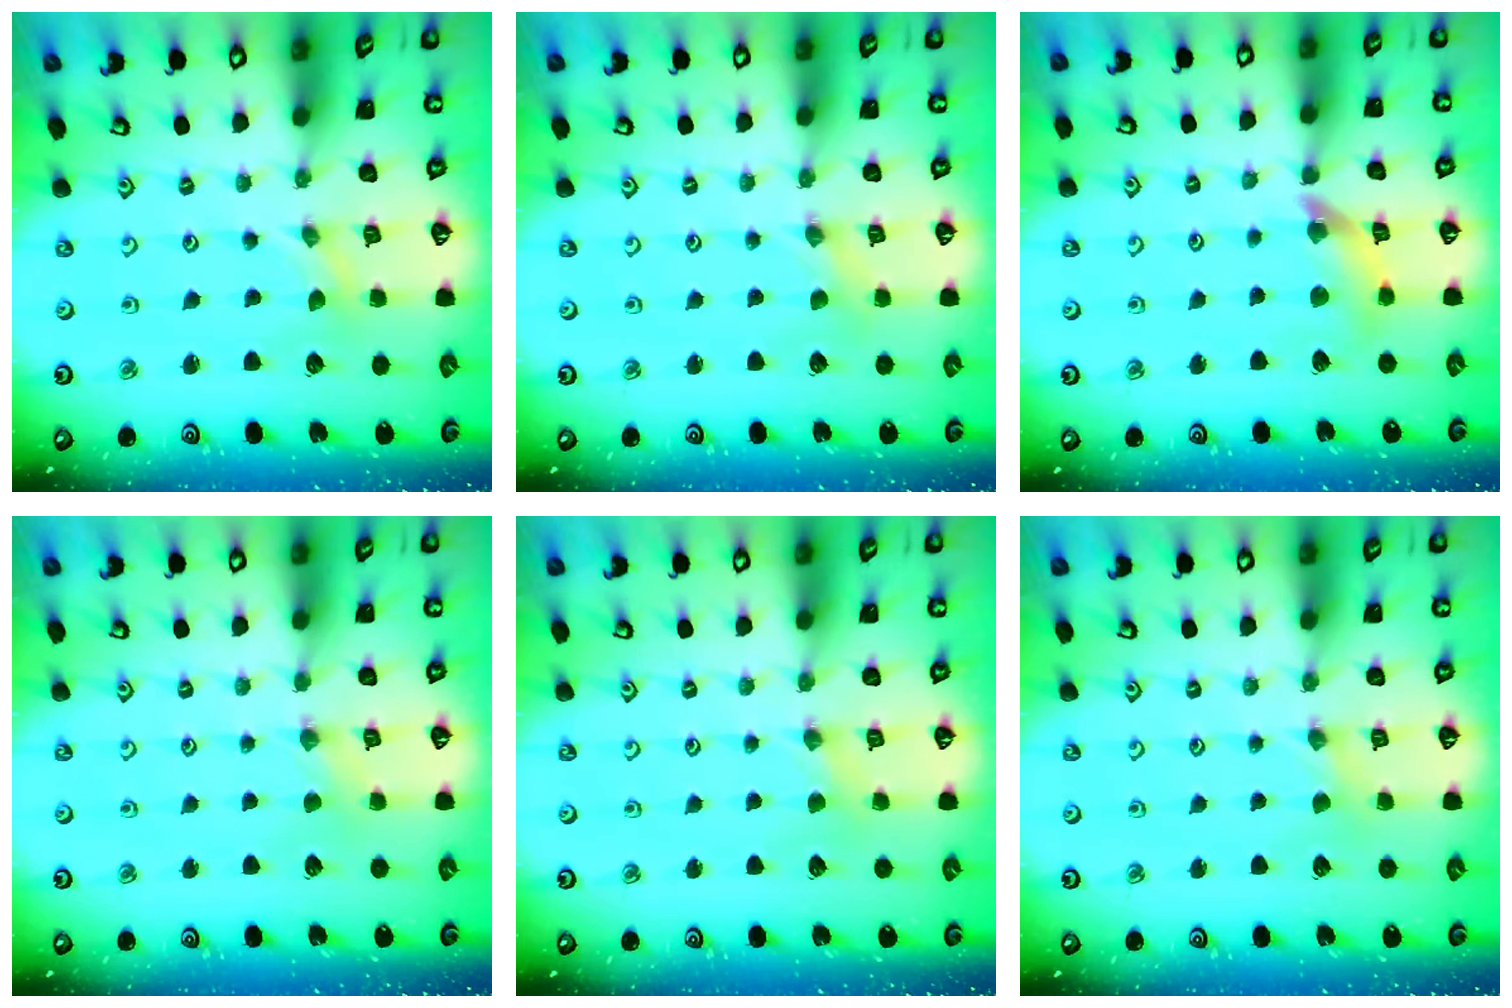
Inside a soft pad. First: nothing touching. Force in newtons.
{"total": 0.0}
{"total": 10.9, "press": 10.8, "slide": 1.4}
{"total": 2.0, "press": 2.0, "slide": 0.4}
{"total": 1.9, "press": 1.8, "slide": 0.3}
{"total": 1.8, "press": 1.8, "slide": 0.4}